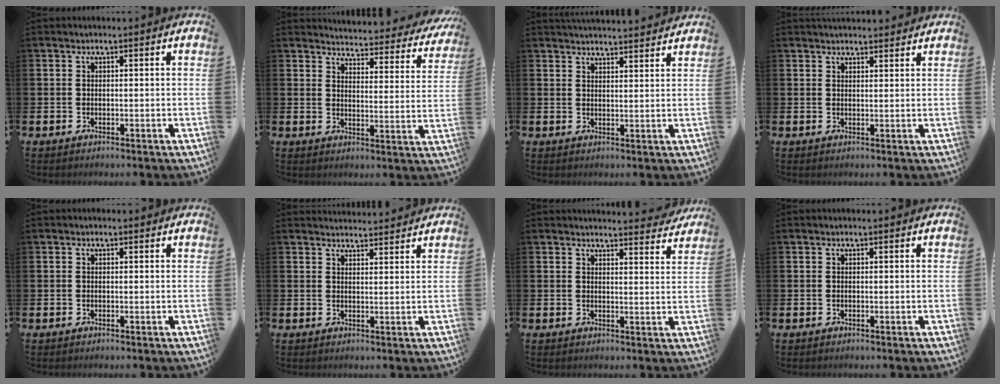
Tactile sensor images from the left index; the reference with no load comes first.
{"total": 3.6, "force": [3.5, 0.5, 0.5], "torque": [-0.018, -0.039, 0.053]}
{"total": 3.4, "force": [3.4, 0.0, 0.0], "torque": [-0.007, -0.018, 0.062]}
{"total": 2.3, "force": [2.2, 0.5, 0.1], "torque": [0.002, -0.011, 0.039]}
{"total": 0.0}
{"total": 2.7, "force": [2.7, 0.3, 0.0], "torque": [0.002, -0.019, 0.048]}
{"total": 3.5, "force": [3.5, 0.0, 0.0], "torque": [0.009, -0.028, 0.060]}
{"total": 0.0}